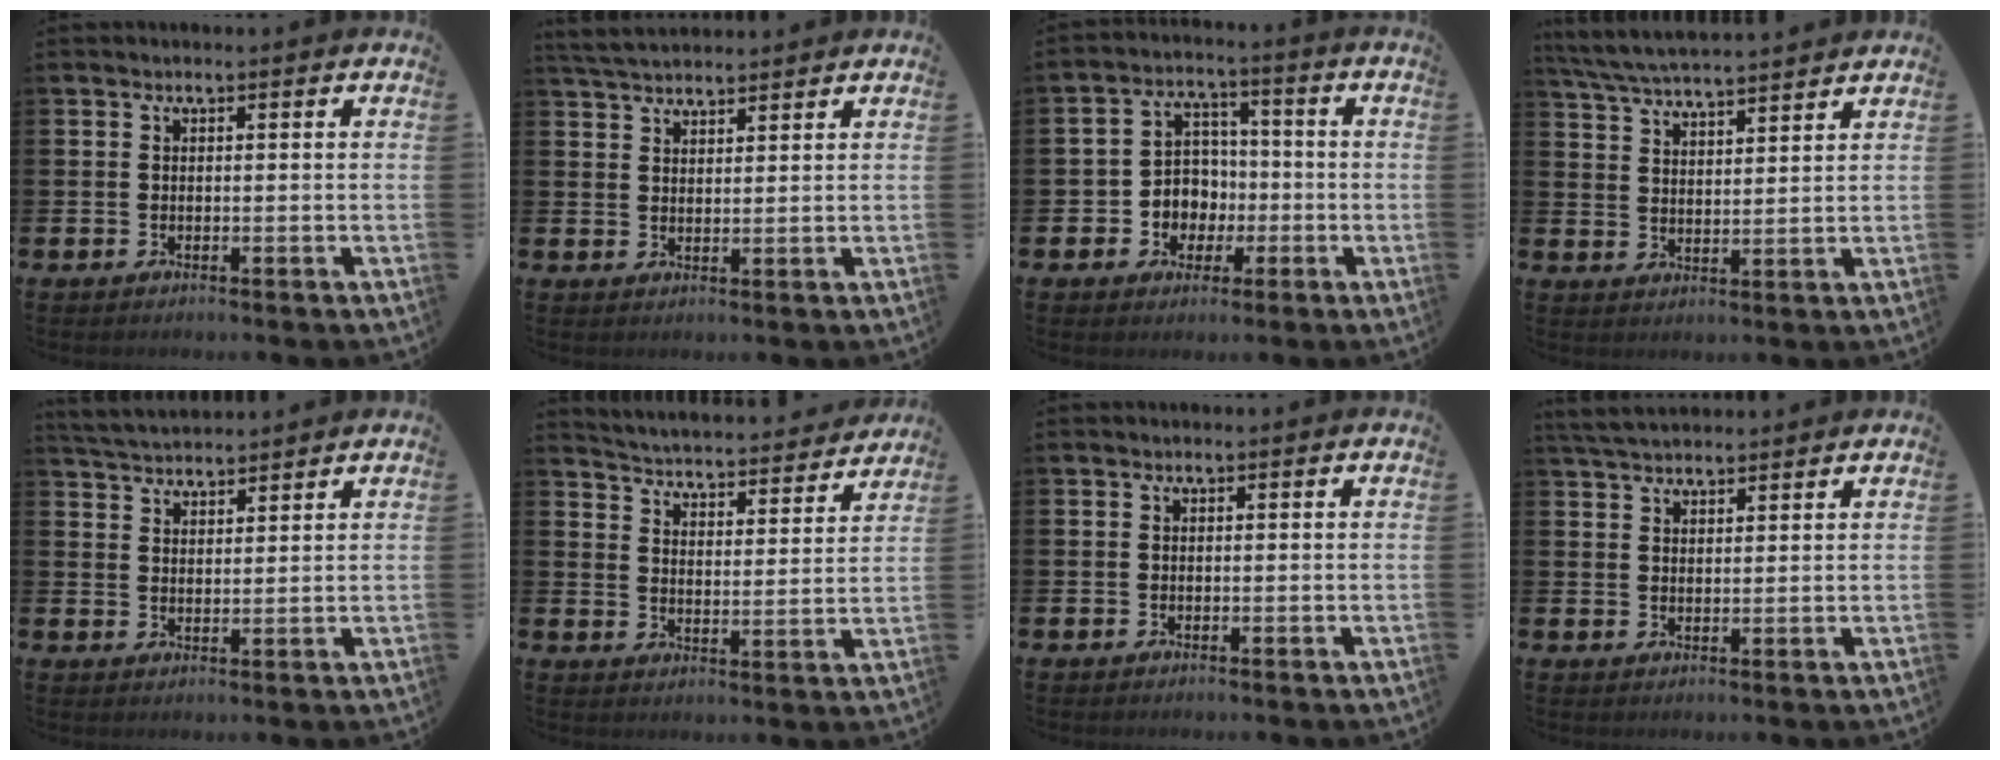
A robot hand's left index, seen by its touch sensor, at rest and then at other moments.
{"total": 4.0, "force": [3.9, 0.8, 0.6], "torque": [-0.021, -0.013, 0.073]}
{"total": 5.1, "force": [-0.8, 4.9, 1.2], "torque": [-0.036, 0.006, -0.022]}
{"total": 6.0, "force": [5.9, 0.2, 1.1], "torque": [-0.045, -0.031, 0.106]}
{"total": 4.0, "force": [4.0, 0.5, 0.2], "torque": [-0.020, -0.016, 0.073]}
{"total": 4.7, "force": [4.6, 0.5, 0.3], "torque": [-0.024, -0.048, 0.074]}
{"total": 0.0}
{"total": 3.9, "force": [3.8, 0.7, 0.7], "torque": [-0.022, -0.012, 0.070]}